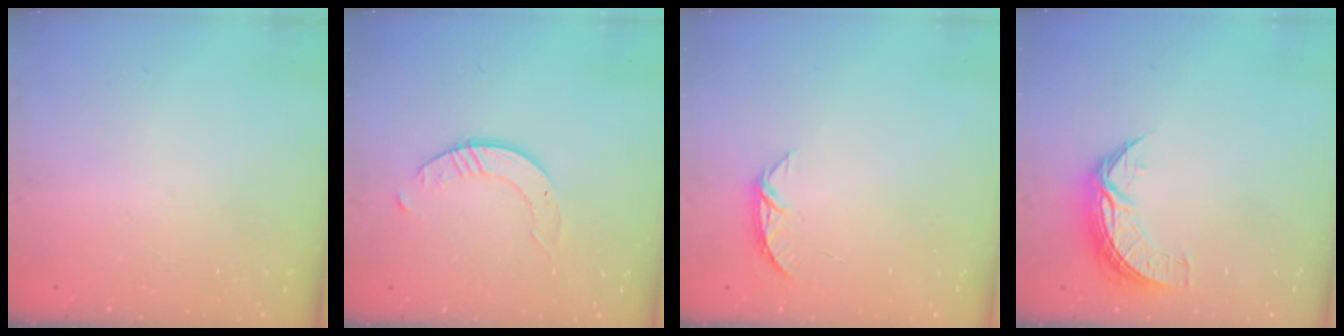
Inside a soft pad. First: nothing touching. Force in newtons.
{"total": 3.7, "press": 3.7, "slide": 0.4}
{"total": 5.7, "press": 5.6, "slide": 0.4}
{"total": 7.9, "press": 7.9, "slide": 0.1}